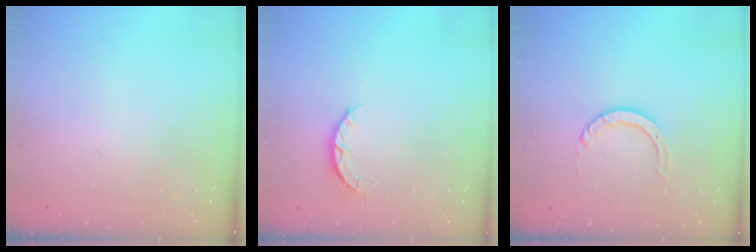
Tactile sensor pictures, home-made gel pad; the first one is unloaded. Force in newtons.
{"total": 3.3, "press": 3.3, "slide": 0.5}
{"total": 3.2, "press": 3.2, "slide": 0.3}